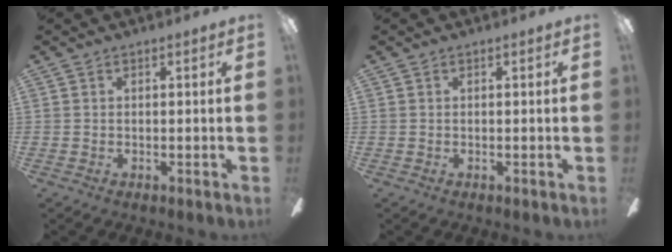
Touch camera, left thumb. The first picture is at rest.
{"total": 0.0}